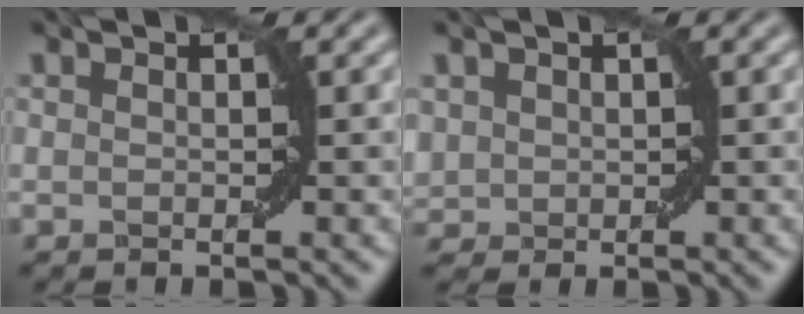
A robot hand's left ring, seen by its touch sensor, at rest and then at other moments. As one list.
[{"total": 1.8, "force": [0.5, 1.6, 0.6], "torque": [-0.017, 0.001, 0.012]}]